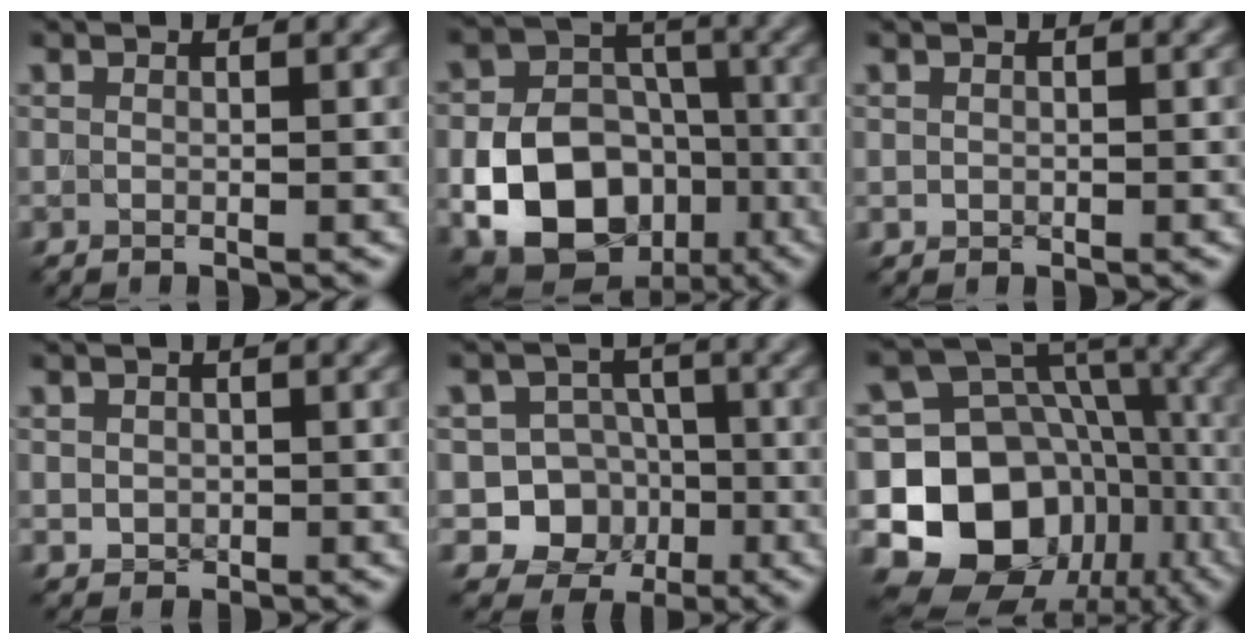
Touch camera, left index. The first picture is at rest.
{"total": 11.9, "force": [-4.0, 8.9, 6.7], "torque": [-0.119, -0.014, -0.081]}
{"total": 0.5, "force": [0.1, 0.5, 0.1], "torque": [0.002, -0.003, 0.001]}
{"total": 1.1, "force": [0.1, 1.1, 0.4], "torque": [-0.005, -0.004, 0.003]}
{"total": 7.4, "force": [-2.3, 6.7, 2.0], "torque": [-0.006, 0.003, -0.063]}
{"total": 15.6, "force": [-5.3, 12.6, 7.5], "torque": [-0.143, 0.003, -0.080]}